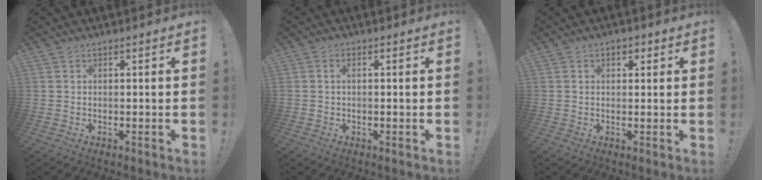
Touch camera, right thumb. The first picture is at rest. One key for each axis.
{"total": 1.3, "fx": 0.0, "fy": 0.8, "fz": 1.0, "tx": -0.022, "ty": 0.004, "tz": 0.000}
{"total": 2.3, "fx": 0.9, "fy": 1.5, "fz": 1.5, "tx": -0.020, "ty": 0.002, "tz": 0.014}